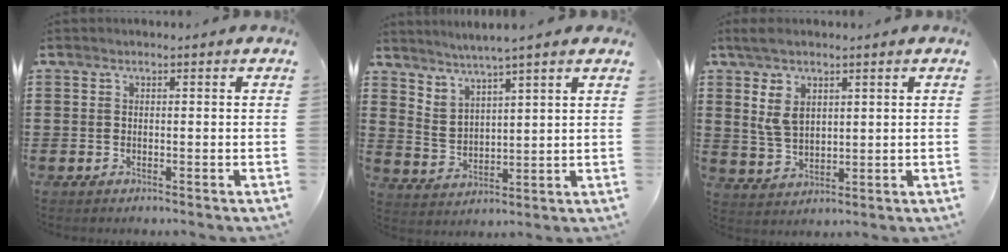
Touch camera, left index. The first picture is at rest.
{"total": 3.1, "force": [3.0, 0.0, 0.6], "torque": [-0.024, -0.020, 0.052]}
{"total": 5.9, "force": [2.6, 3.1, 4.3], "torque": [-0.099, 0.005, 0.045]}